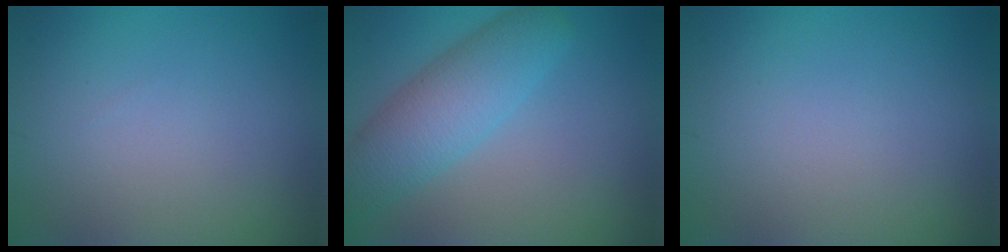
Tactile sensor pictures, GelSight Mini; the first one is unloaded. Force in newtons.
{"total": 5.8, "press": 5.8, "slide": 0.2}
{"total": 0.0}